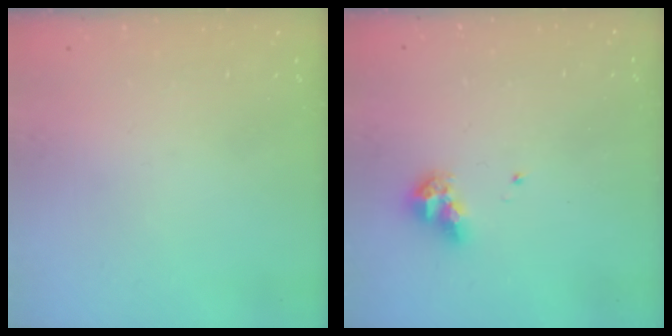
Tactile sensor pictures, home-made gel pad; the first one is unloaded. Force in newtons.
{"total": 8.5, "press": 8.4, "slide": 0.9}